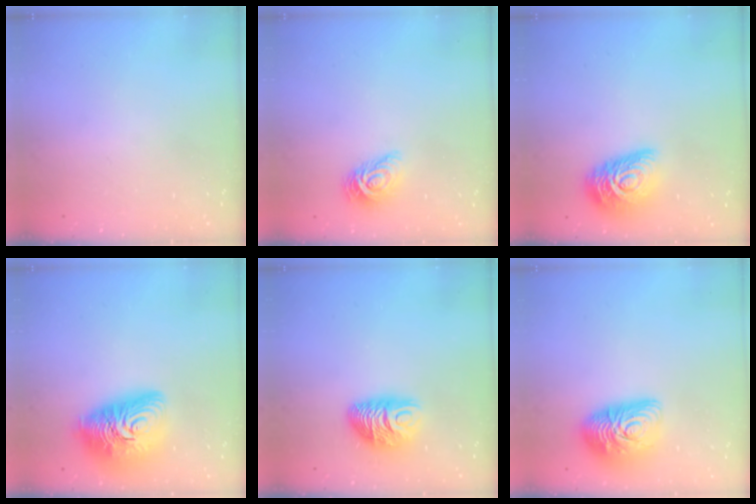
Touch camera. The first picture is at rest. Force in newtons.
{"total": 7.7, "press": 7.6, "slide": 0.7}
{"total": 14.0, "press": 14.0, "slide": 1.1}
{"total": 17.9, "press": 17.8, "slide": 1.3}
{"total": 9.0, "press": 9.0, "slide": 0.3}
{"total": 13.4, "press": 13.4, "slide": 0.8}